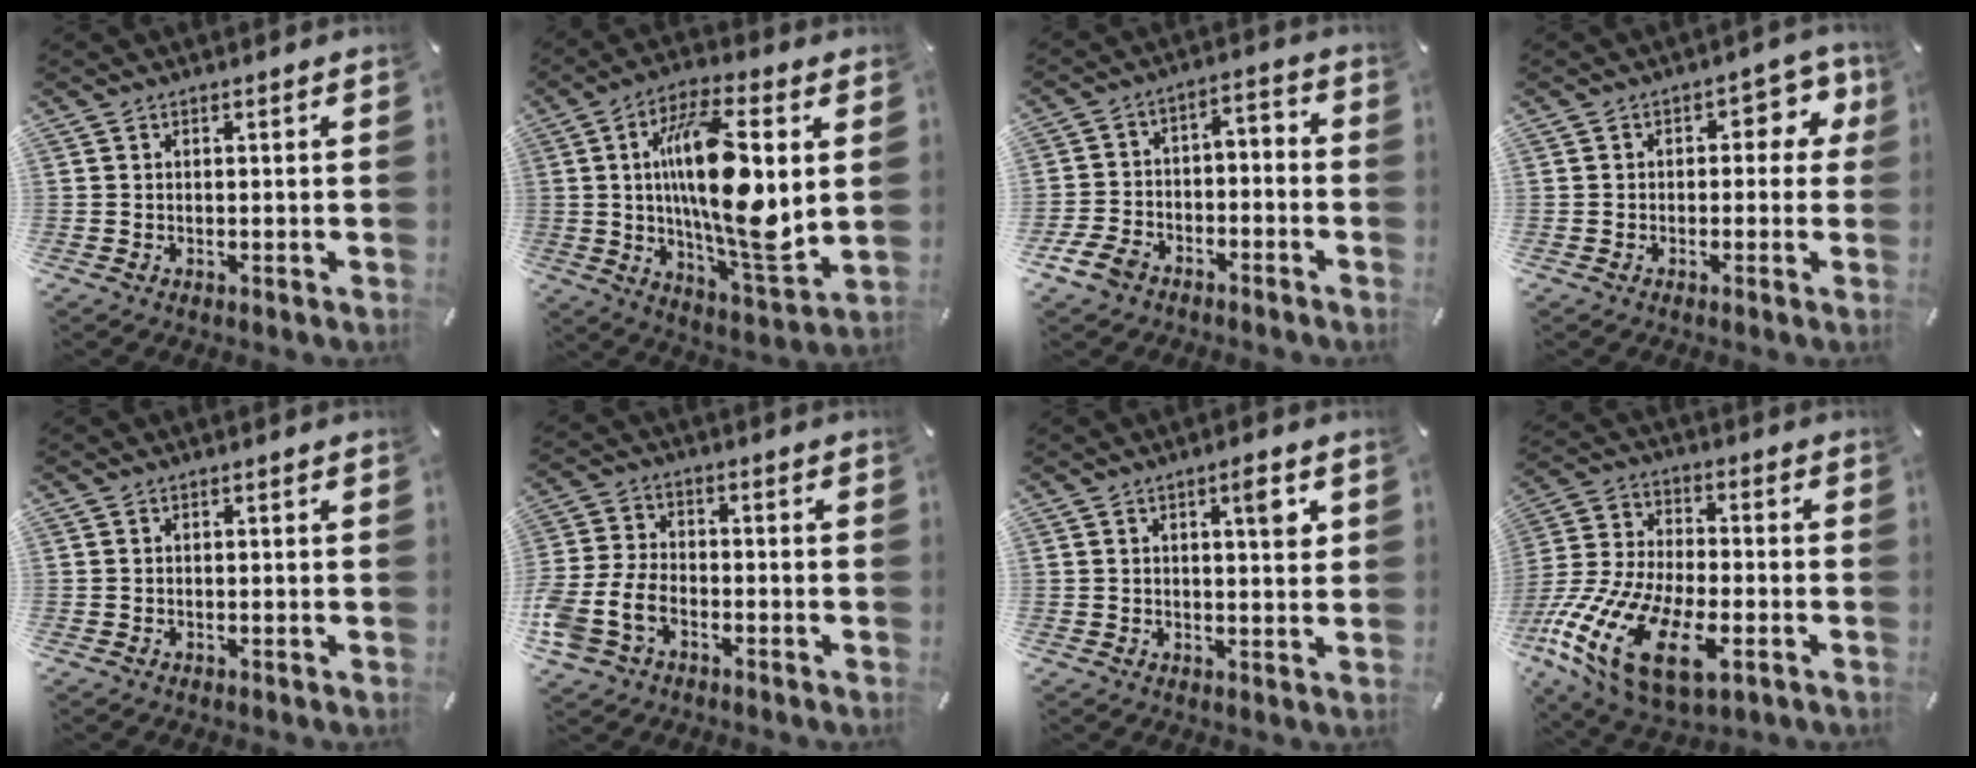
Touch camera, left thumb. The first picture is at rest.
{"total": 22.0, "force": [3.1, 7.4, 20.5], "torque": [-0.383, -0.024, 0.043]}
{"total": 9.0, "force": [-6.4, 5.4, 3.4], "torque": [-0.064, 0.035, -0.122]}
{"total": 6.1, "force": [1.0, 4.1, 4.5], "torque": [-0.052, 0.002, 0.007]}
{"total": 0.0}
{"total": 8.8, "force": [-3.7, 6.3, 4.9], "torque": [-0.119, 0.013, -0.068]}
{"total": 5.1, "force": [2.0, 1.5, 4.4], "torque": [-0.058, -0.008, 0.025]}
{"total": 22.2, "force": [-9.4, 11.4, 16.6], "torque": [-0.343, 0.039, -0.153]}